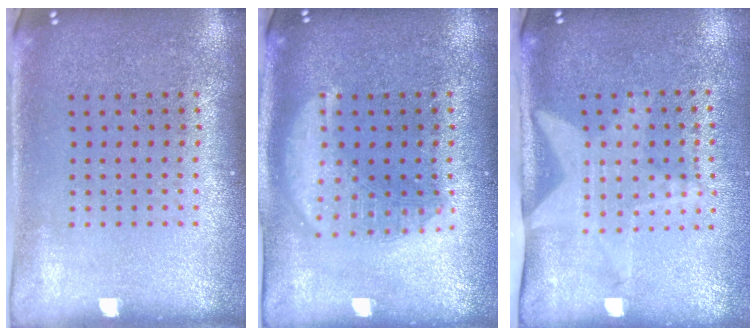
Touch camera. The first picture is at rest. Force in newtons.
{"total": 3.0, "press": 3.0, "slide": 0.4}
{"total": 2.1, "press": 1.5, "slide": 1.4}